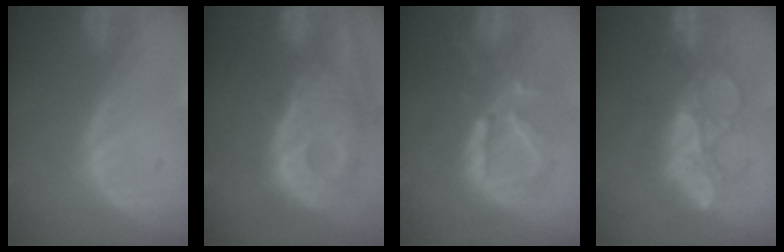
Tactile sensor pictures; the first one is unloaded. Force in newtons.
{"total": 13.4, "press": 11.6, "slide": 6.6}
{"total": 8.3, "press": 8.2, "slide": 0.8}
{"total": 8.7, "press": 8.3, "slide": 2.4}